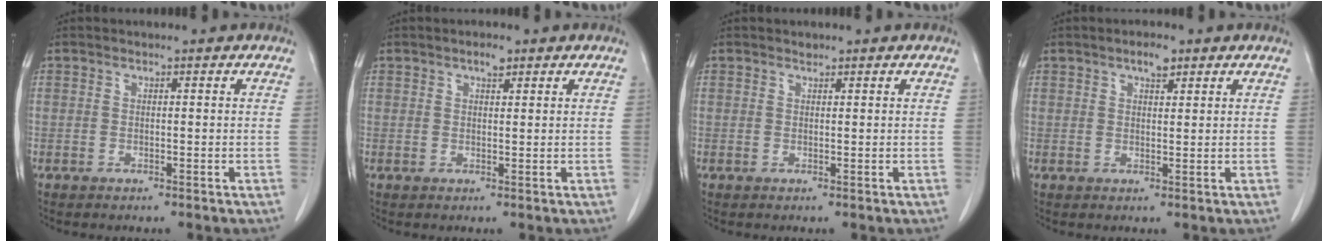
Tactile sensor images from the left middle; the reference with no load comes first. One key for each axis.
{"total": 1.7, "fx": 1.1, "fy": 0.6, "fz": 1.1, "tx": -0.019, "ty": 0.002, "tz": 0.017}
{"total": 0.6, "fx": 0.5, "fy": 0.2, "fz": 0.1, "tx": -0.009, "ty": -0.002, "tz": 0.008}
{"total": 2.4, "fx": 1.6, "fy": 0.8, "fz": 1.6, "tx": -0.030, "ty": 0.001, "tz": 0.027}